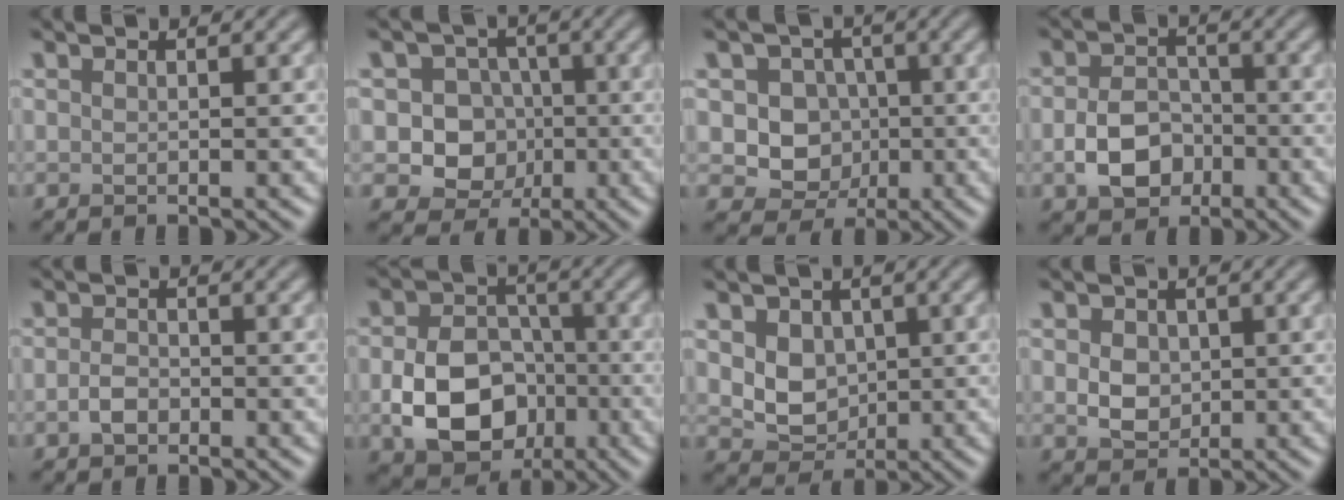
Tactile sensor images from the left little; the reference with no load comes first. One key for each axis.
{"total": 6.1, "fx": -0.5, "fy": 5.6, "fz": 2.3, "tx": -0.019, "ty": 0.016, "tz": -0.029}
{"total": 5.7, "fx": 0.3, "fy": 5.3, "fz": 2.2, "tx": -0.015, "ty": 0.014, "tz": -0.011}
{"total": 4.3, "fx": -1.5, "fy": 3.2, "fz": 2.5, "tx": -0.045, "ty": 0.002, "tz": -0.030}
{"total": 1.6, "fx": -0.7, "fy": 1.0, "fz": 0.9, "tx": -0.019, "ty": 0.001, "tz": -0.017}
{"total": 8.6, "fx": -2.3, "fy": 6.4, "fz": 5.2, "tx": -0.092, "ty": -0.010, "tz": -0.040}
{"total": 3.9, "fx": 0.8, "fy": 3.2, "fz": 2.1, "tx": -0.048, "ty": -0.009, "tz": 0.020}
{"total": 2.9, "fx": 0.2, "fy": 2.4, "fz": 1.6, "tx": -0.031, "ty": -0.003, "tz": 0.002}